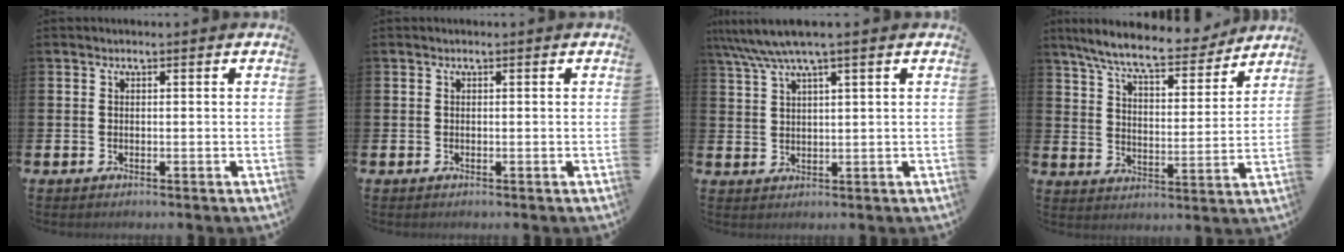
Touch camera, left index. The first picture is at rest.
{"total": 0.0}
{"total": 5.5, "force": [4.2, 0.2, 3.6], "torque": [-0.081, -0.003, 0.076]}
{"total": 8.9, "force": [8.1, 1.2, 3.6], "torque": [-0.095, -0.048, 0.140]}